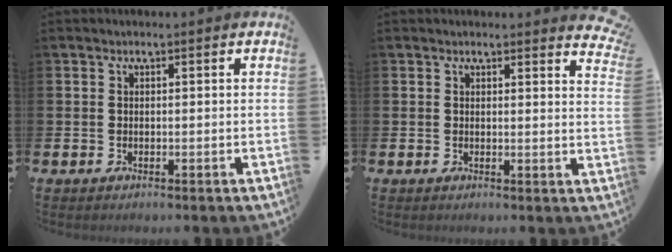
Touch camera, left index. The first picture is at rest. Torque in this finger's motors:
{"motor_torque": [1.07, -1.07, 0.06, 0.02]}